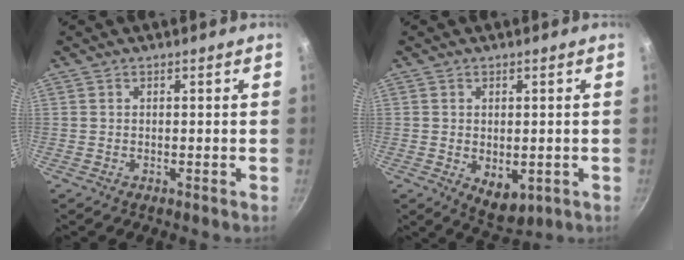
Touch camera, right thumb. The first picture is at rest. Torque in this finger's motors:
{"motor_torque": [-0.37, 0.55, -0.03, 0.07, 0.11]}